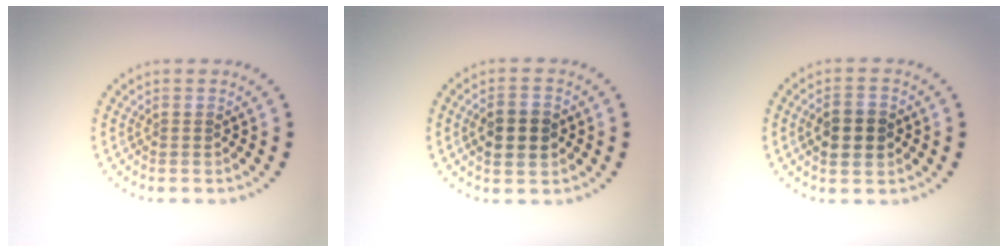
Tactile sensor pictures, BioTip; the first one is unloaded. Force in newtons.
{"total": 3.7, "press": 3.7, "slide": 0.1}
{"total": 3.8, "press": 3.8, "slide": 0.3}